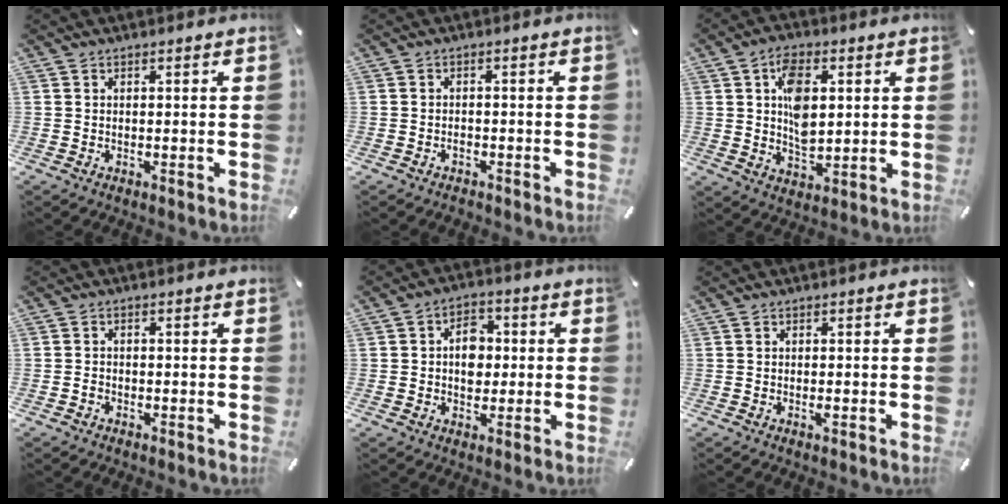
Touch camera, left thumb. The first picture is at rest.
{"total": 1.4, "force": [-1.0, 0.8, 0.7], "torque": [-0.015, 0.002, -0.021]}
{"total": 9.7, "force": [2.3, 6.1, 7.2], "torque": [-0.108, -0.002, 0.039]}
{"total": 1.1, "force": [-0.7, 0.7, 0.5], "torque": [-0.011, 0.002, -0.015]}
{"total": 7.4, "force": [0.0, 5.6, 4.7], "torque": [-0.062, 0.003, -0.004]}
{"total": 0.8, "force": [-0.3, 0.2, 0.8], "torque": [-0.014, -0.005, -0.003]}